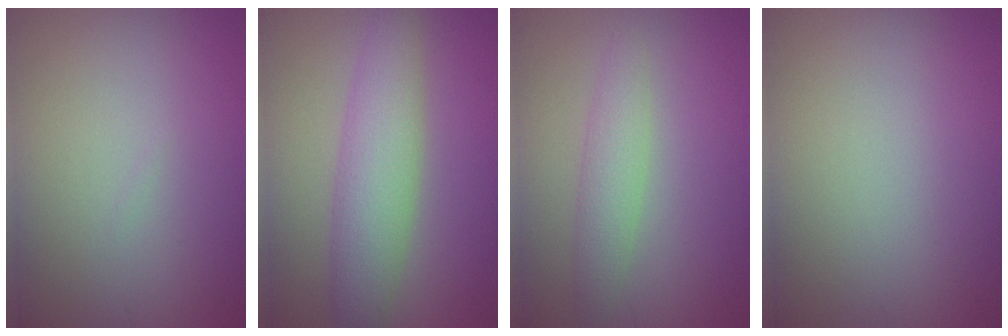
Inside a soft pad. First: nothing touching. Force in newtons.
{"total": 5.0, "press": 5.0, "slide": 0.1}
{"total": 2.5, "press": 2.5, "slide": 0.1}
{"total": 0.0}